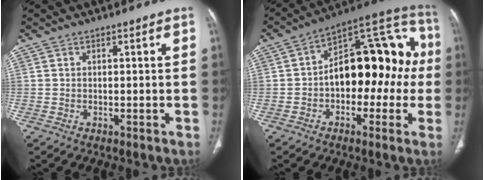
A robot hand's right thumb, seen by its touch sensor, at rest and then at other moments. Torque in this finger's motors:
{"motor_torque": [2.31, 2.59, 1.79, -0.44, 0.11]}